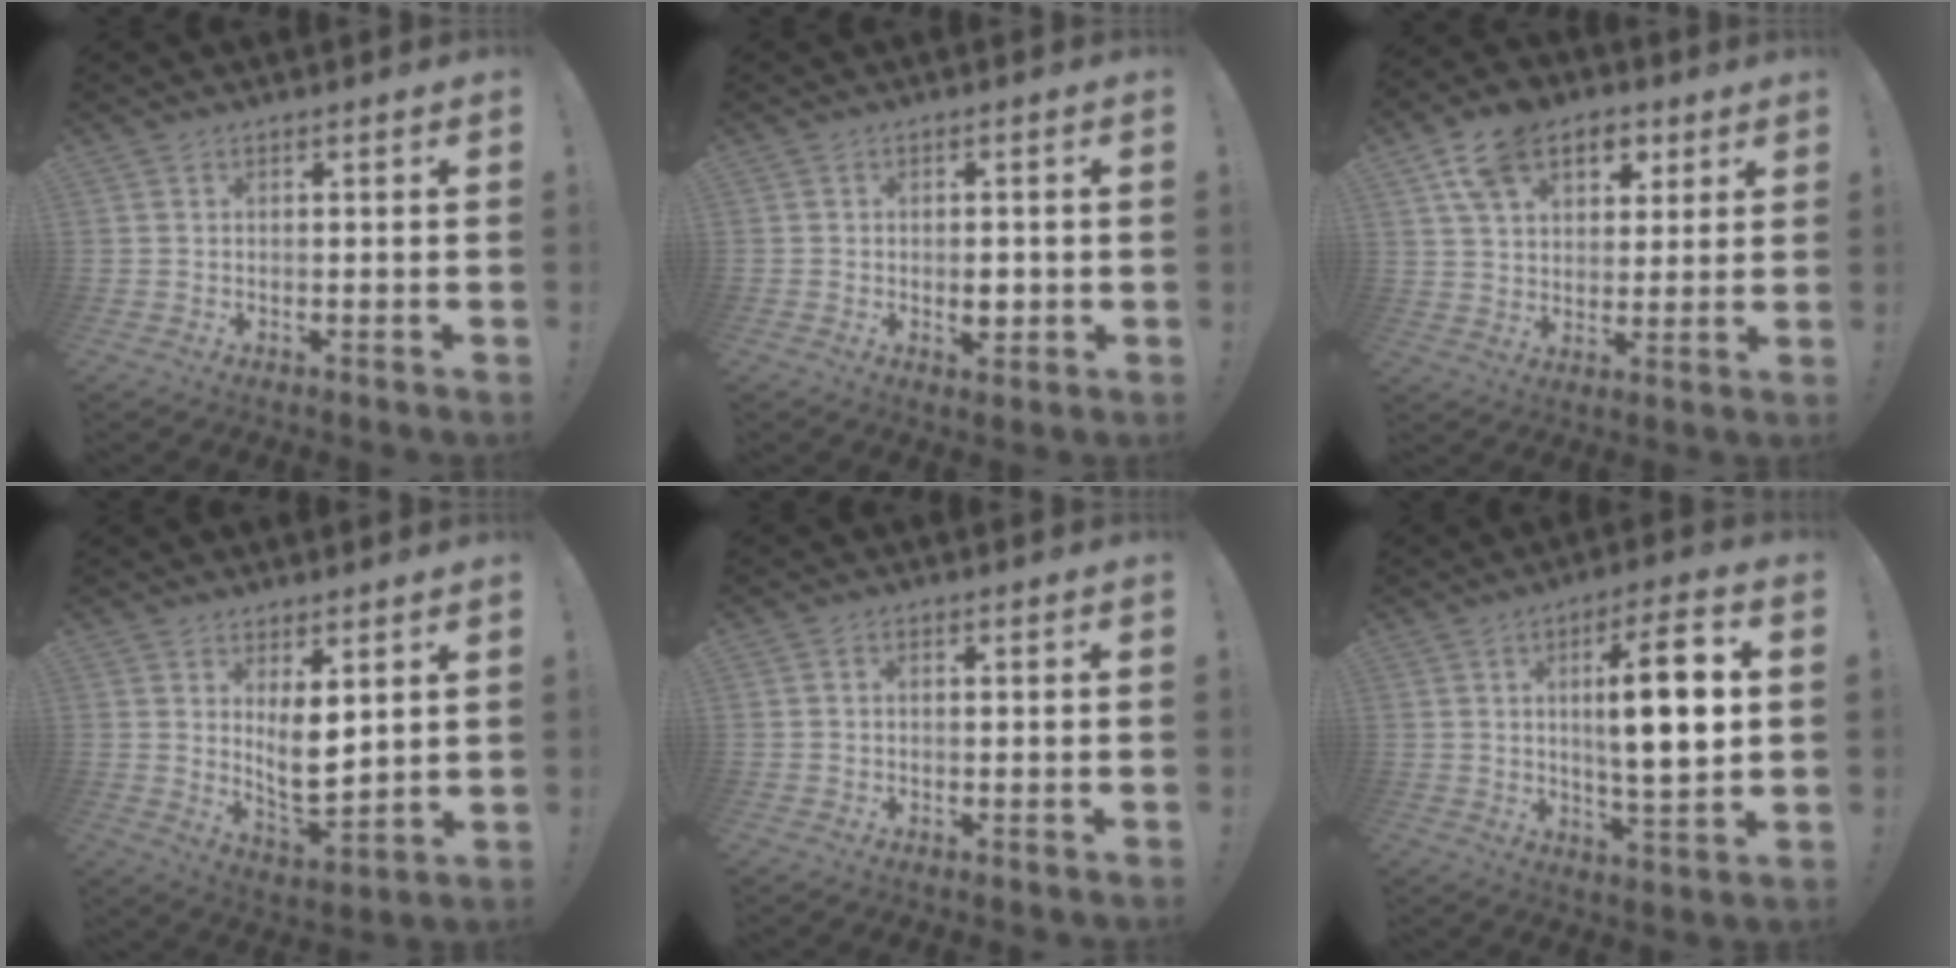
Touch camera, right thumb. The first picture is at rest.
{"total": 3.4, "force": [-0.5, 2.5, 2.2], "torque": [-0.013, -0.003, -0.011]}
{"total": 14.5, "force": [7.3, 10.1, 7.4], "torque": [-0.121, -0.024, 0.139]}
{"total": 8.7, "force": [3.7, 4.1, 6.7], "torque": [-0.093, -0.041, 0.072]}
{"total": 0.6, "force": [-0.2, 0.4, 0.4], "torque": [-0.011, 0.003, -0.003]}
{"total": 14.5, "force": [2.3, 3.2, 13.9], "torque": [-0.206, -0.004, 0.024]}